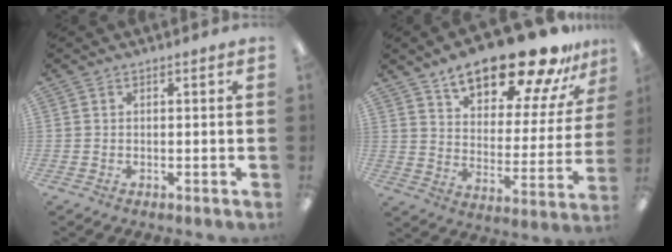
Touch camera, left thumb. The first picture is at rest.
{"total": 22.5, "force": [16.9, 7.8, 12.7], "torque": [-0.194, -0.109, 0.281]}